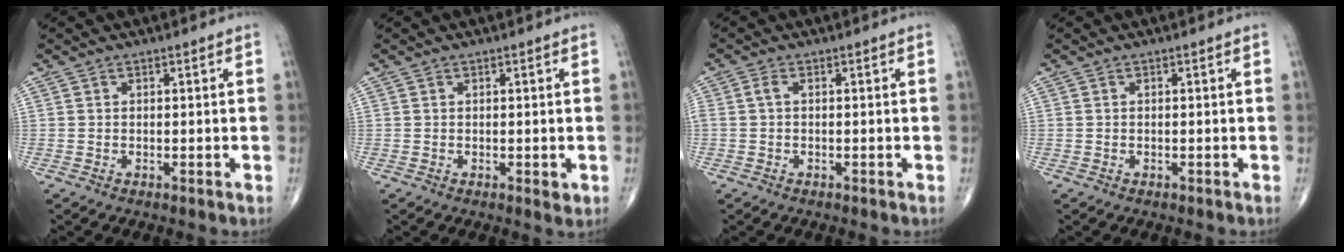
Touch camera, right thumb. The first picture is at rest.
{"total": 1.3, "force": [0.1, 0.6, 1.1], "torque": [-0.015, -0.005, 0.001]}
{"total": 1.5, "force": [0.1, 0.8, 1.3], "torque": [-0.031, 0.003, -0.001]}
{"total": 0.0}